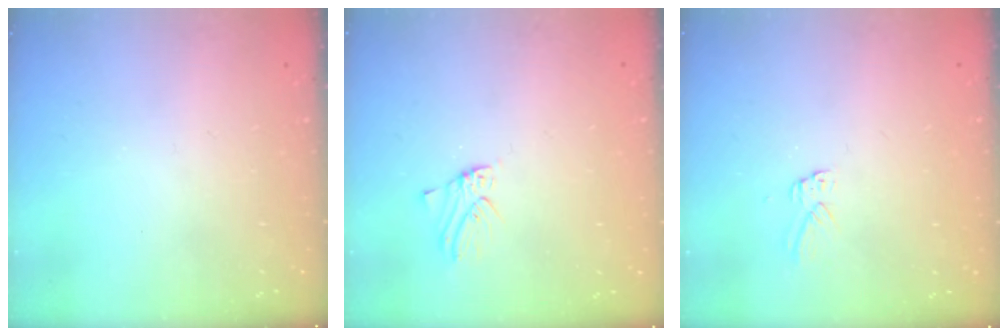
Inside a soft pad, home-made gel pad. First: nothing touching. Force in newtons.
{"total": 1.0, "press": 1.0, "slide": 0.2}
{"total": 2.9, "press": 2.9, "slide": 0.2}